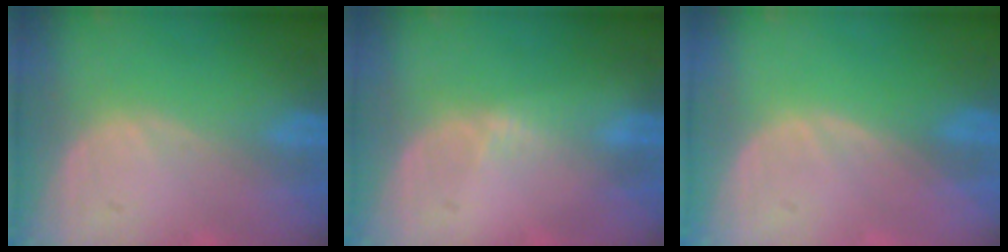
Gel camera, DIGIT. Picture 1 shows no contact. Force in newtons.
{"total": 0.8, "press": 0.8, "slide": 0.4}
{"total": 0.0}